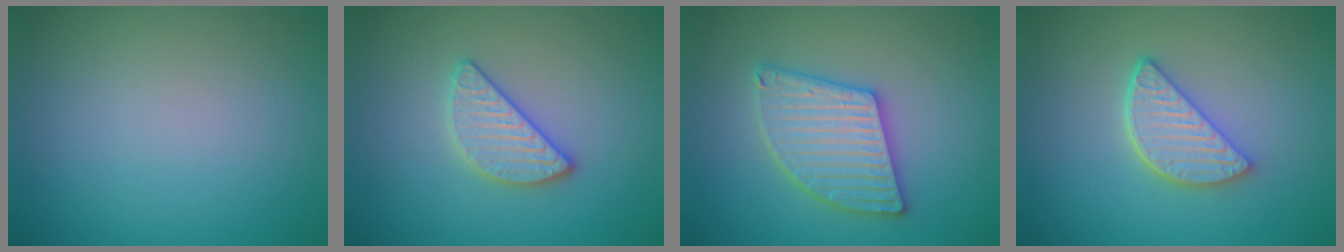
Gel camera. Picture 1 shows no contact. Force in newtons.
{"total": 3.0, "press": 2.8, "slide": 1.1}
{"total": 5.4, "press": 5.4, "slide": 0.6}
{"total": 3.9, "press": 3.3, "slide": 2.2}